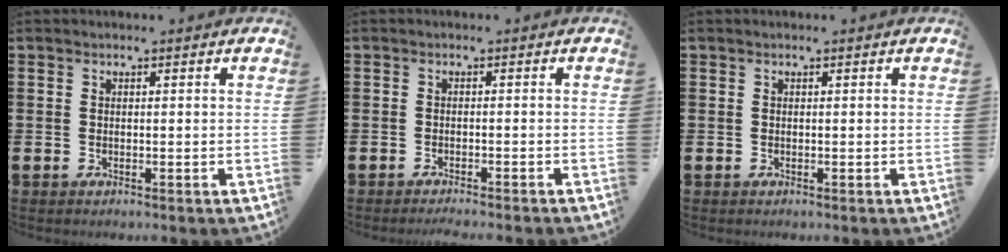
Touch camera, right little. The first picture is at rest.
{"total": 1.0, "force": [-1.0, -0.2, 0.2], "torque": [-0.002, -0.001, -0.019]}
{"total": 0.0}